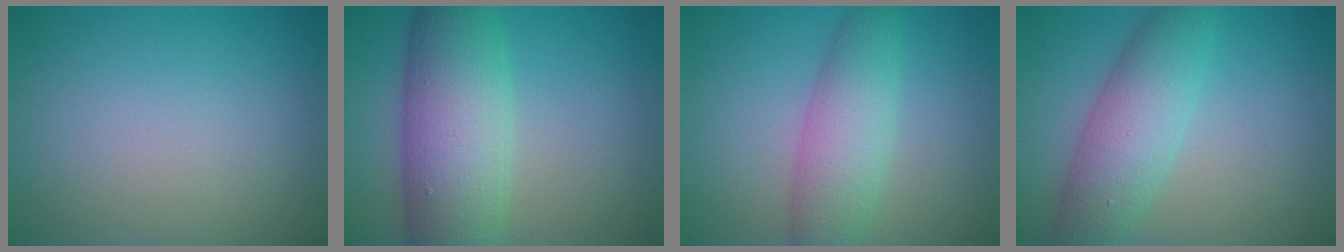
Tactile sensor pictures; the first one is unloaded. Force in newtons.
{"total": 9.3, "press": 9.3, "slide": 0.2}
{"total": 4.7, "press": 4.7, "slide": 0.1}
{"total": 5.9, "press": 5.8, "slide": 0.3}